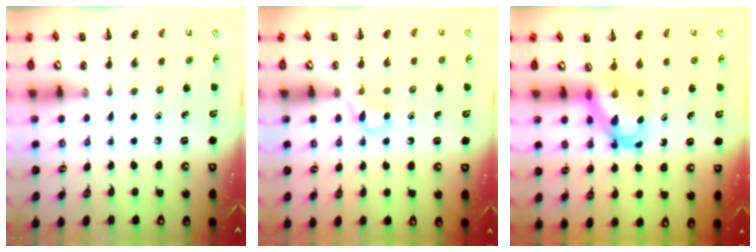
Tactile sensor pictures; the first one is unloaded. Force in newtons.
{"total": 4.3, "press": 4.0, "slide": 1.4}
{"total": 5.0, "press": 4.9, "slide": 0.8}